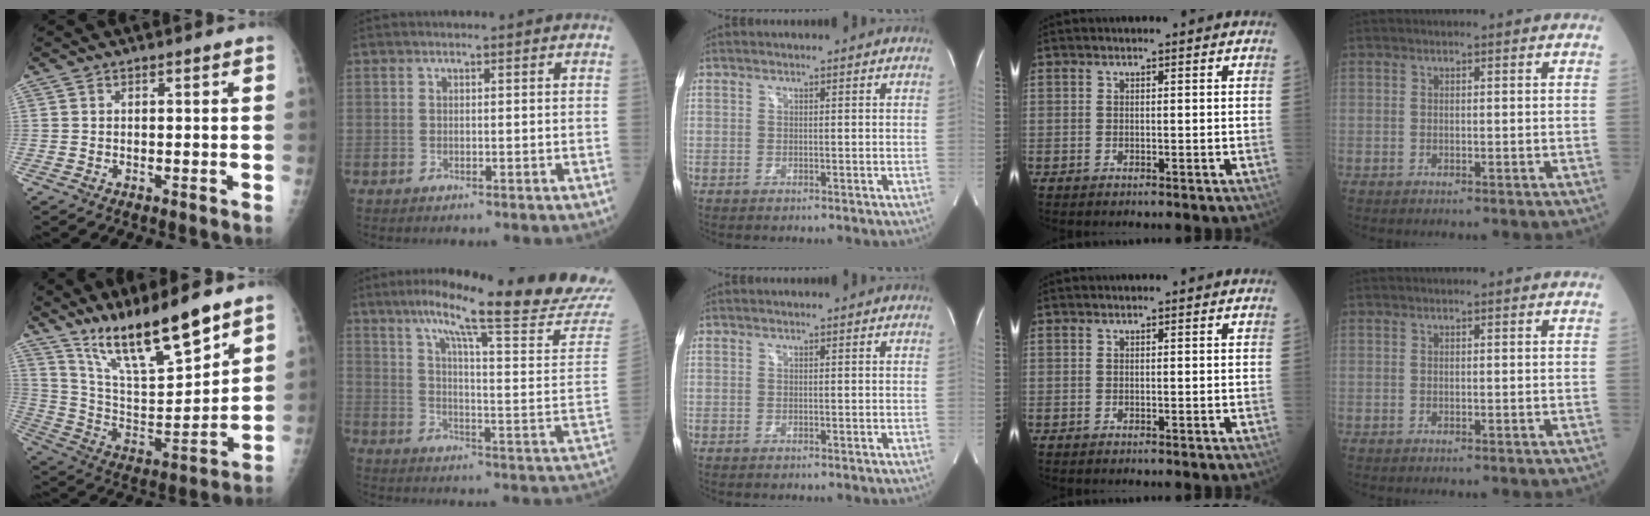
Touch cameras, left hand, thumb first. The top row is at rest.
{"thumb": {"total": 18.2, "force": [13.7, 3.7, 11.4], "torque": [-0.168, -0.078, 0.255]}, "index": {"total": 24.8, "force": [20.6, -0.9, 13.6], "torque": [-0.199, -0.063, 0.268]}}